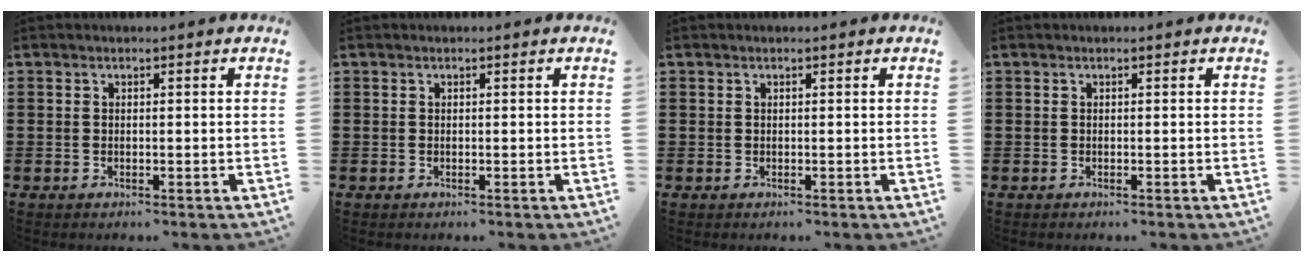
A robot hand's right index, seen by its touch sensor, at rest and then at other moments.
{"total": 0.0}
{"total": 0.0}
{"total": 0.0}